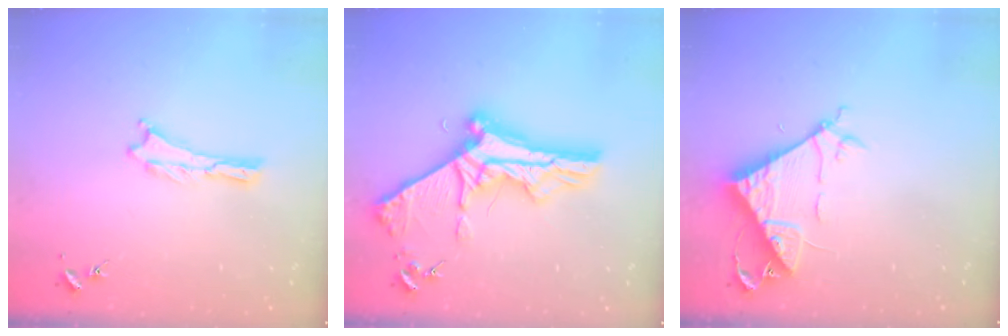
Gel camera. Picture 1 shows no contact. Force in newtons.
{"total": 10.0, "press": 9.9, "slide": 1.3}
{"total": 8.4, "press": 8.3, "slide": 0.7}